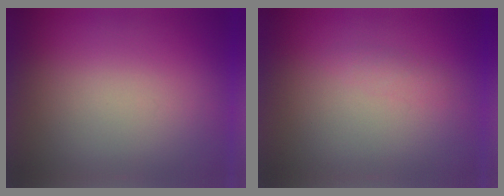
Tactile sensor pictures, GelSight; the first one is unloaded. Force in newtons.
{"total": 1.3}